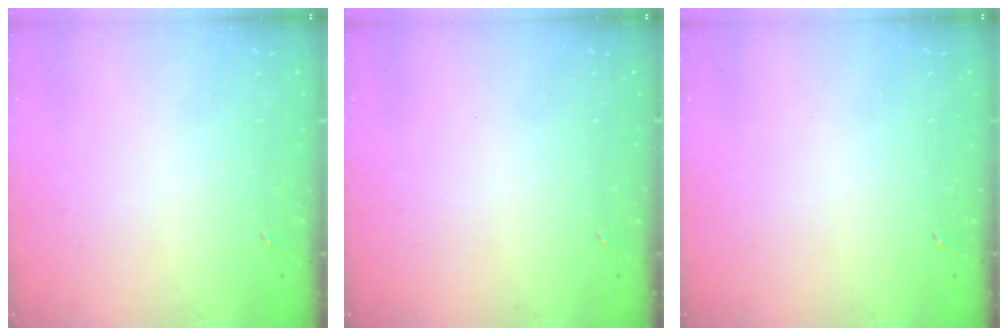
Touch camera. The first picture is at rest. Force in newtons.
{"total": 0.0}
{"total": 0.0}